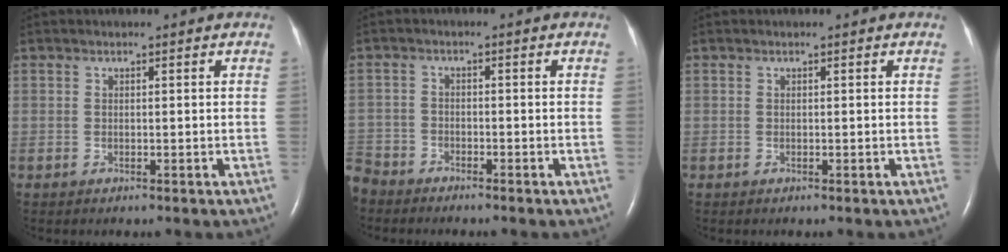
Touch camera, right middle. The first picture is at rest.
{"total": 4.6, "force": [-4.3, 1.6, 0.0], "torque": [0.006, -0.006, -0.089]}
{"total": 0.0}